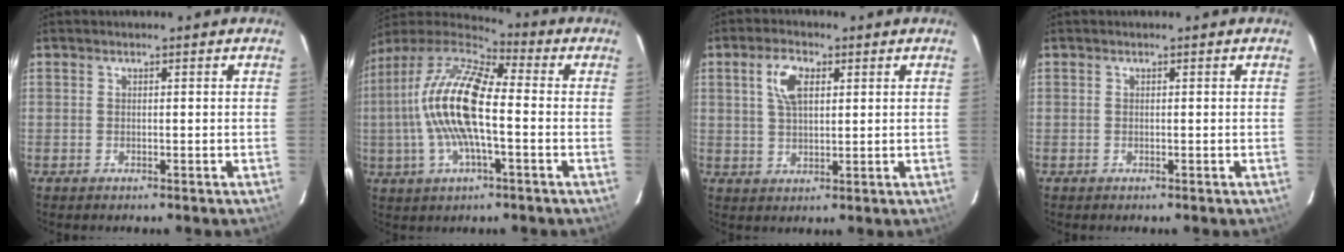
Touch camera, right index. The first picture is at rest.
{"total": 17.3, "force": [-1.3, 5.5, 16.3], "torque": [-0.316, 0.005, -0.036]}
{"total": 5.8, "force": [2.1, 2.9, 4.6], "torque": [-0.086, 0.012, 0.040]}
{"total": 0.0}